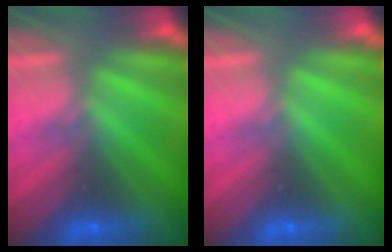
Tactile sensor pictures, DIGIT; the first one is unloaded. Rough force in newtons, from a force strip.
{"total": 0.0}